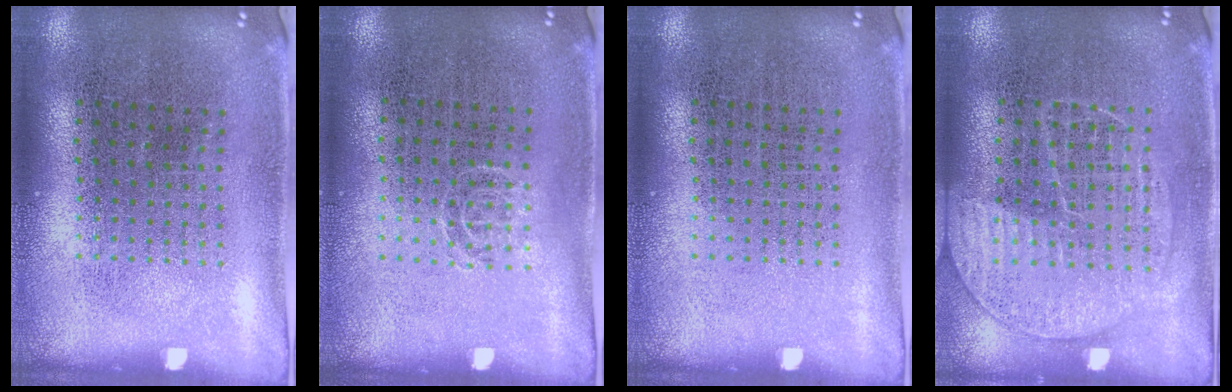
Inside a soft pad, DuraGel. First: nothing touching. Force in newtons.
{"total": 0.6, "press": 0.4, "slide": 0.4}
{"total": 0.0}
{"total": 1.4, "press": 1.4, "slide": 0.4}